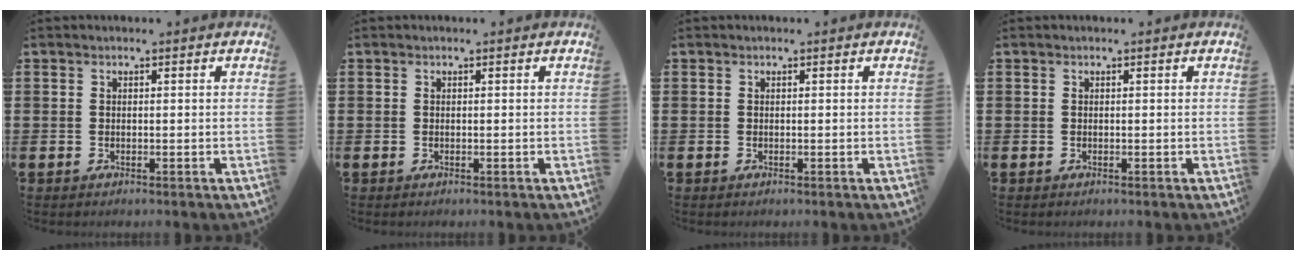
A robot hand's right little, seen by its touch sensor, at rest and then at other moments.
{"total": 0.0}
{"total": 0.0}
{"total": 0.0}